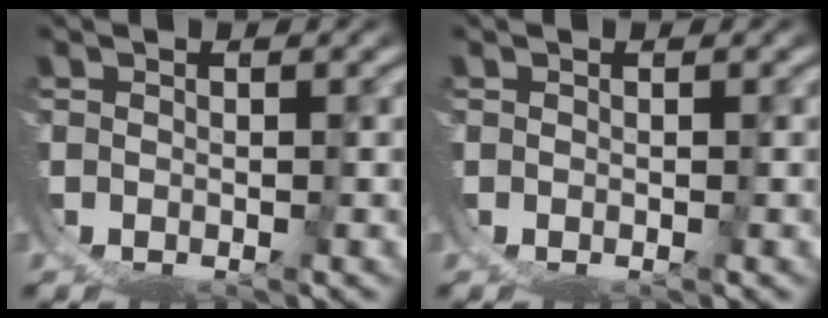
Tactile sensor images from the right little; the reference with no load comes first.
{"total": 0.0}